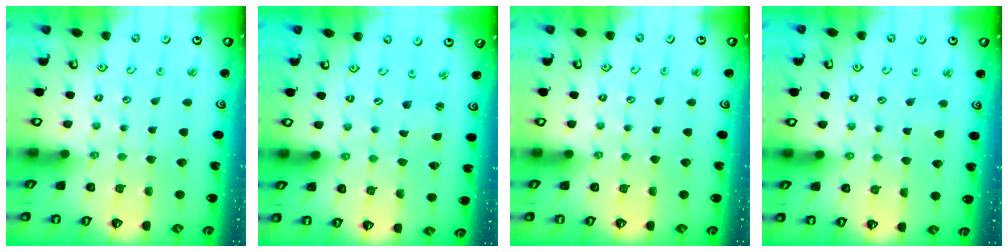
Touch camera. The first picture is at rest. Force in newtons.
{"total": 0.0}
{"total": 0.0}
{"total": 2.4, "press": 2.4, "slide": 0.3}